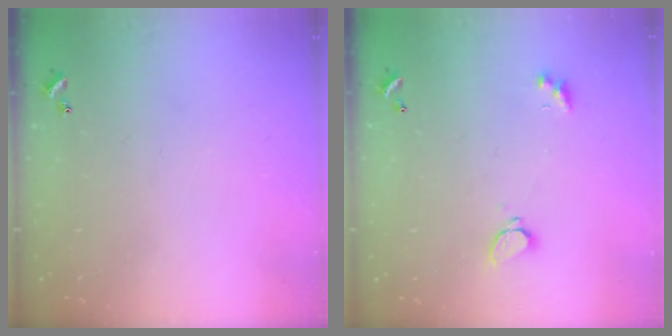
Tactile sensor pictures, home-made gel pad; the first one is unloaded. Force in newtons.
{"total": 1.7, "press": 1.6, "slide": 0.3}